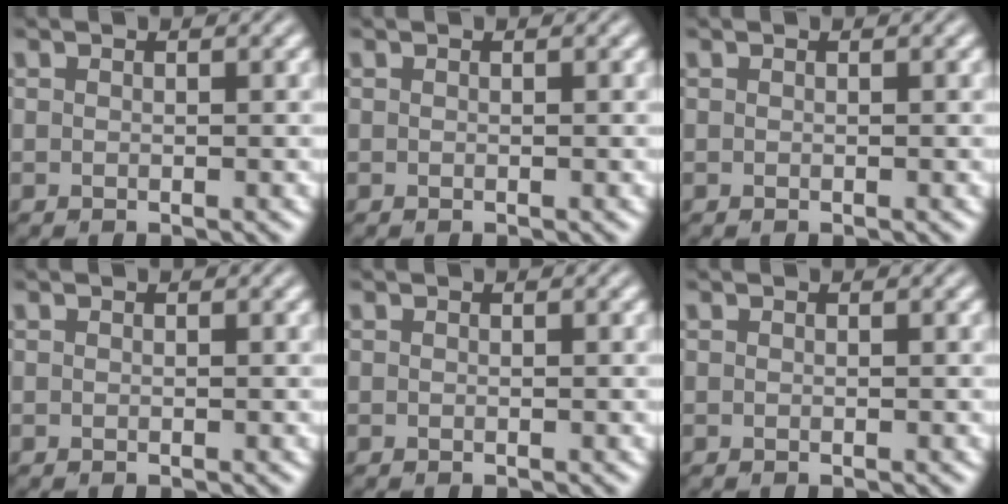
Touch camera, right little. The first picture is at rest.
{"total": 0.0}
{"total": 0.0}
{"total": 0.0}
{"total": 0.0}
{"total": 0.0}